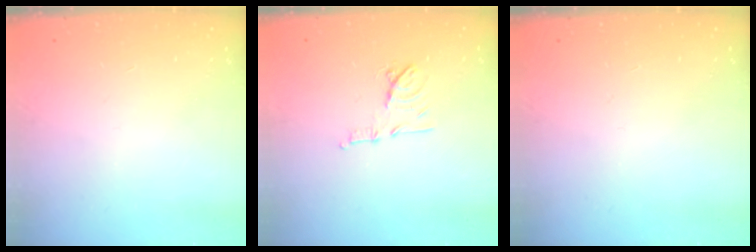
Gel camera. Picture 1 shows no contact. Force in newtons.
{"total": 9.5, "press": 9.5, "slide": 0.8}
{"total": 0.0}